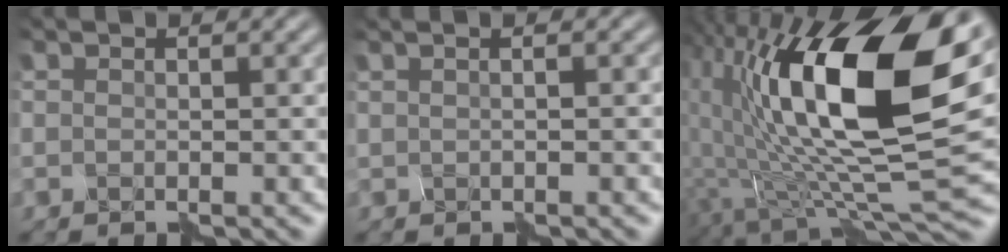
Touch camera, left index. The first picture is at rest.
{"total": 0.6, "force": [0.3, 0.0, 0.6], "torque": [-0.011, -0.007, -0.002]}
{"total": 16.9, "force": [5.0, 6.6, 14.7], "torque": [-0.258, -0.001, 0.079]}